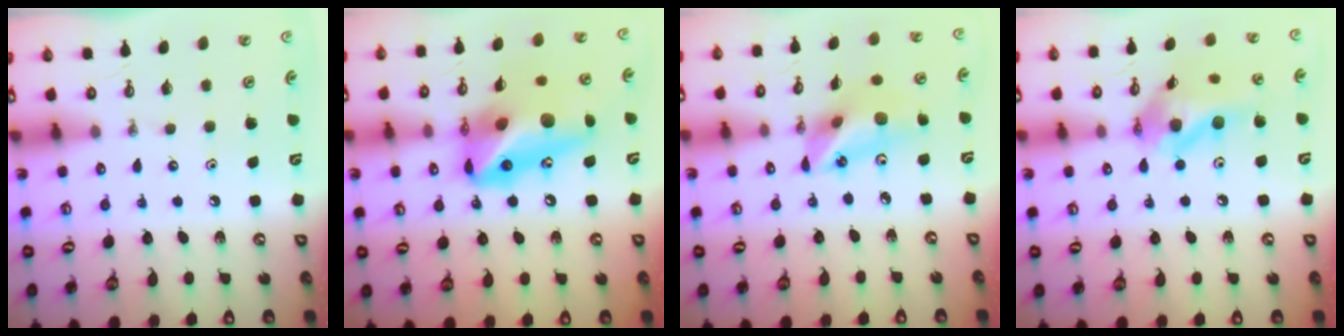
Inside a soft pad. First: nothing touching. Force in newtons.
{"total": 18.0, "press": 17.8, "slide": 2.9}
{"total": 15.5, "press": 15.1, "slide": 3.3}
{"total": 14.8, "press": 14.7, "slide": 2.0}